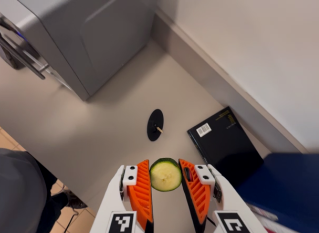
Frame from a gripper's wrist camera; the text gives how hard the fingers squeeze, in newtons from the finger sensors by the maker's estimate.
{"total": 6.9, "left": 6.8, "right": 7.0}